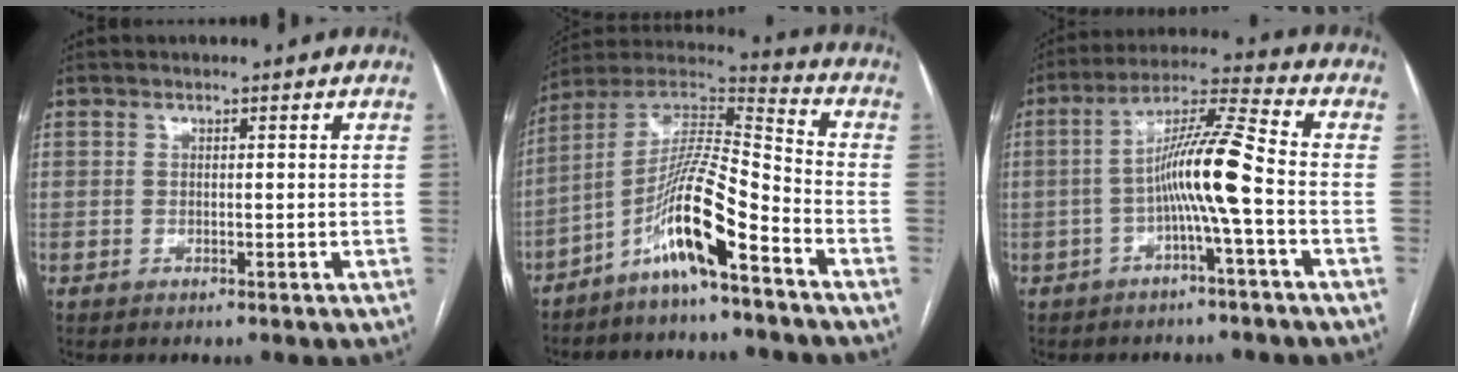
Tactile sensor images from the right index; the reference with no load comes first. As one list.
[{"total": 13.1, "force": [-7.5, 0.8, 10.7], "torque": [-0.208, 0.011, -0.145]}, {"total": 9.8, "force": [-2.3, -0.8, 9.5], "torque": [-0.174, 0.021, -0.046]}]